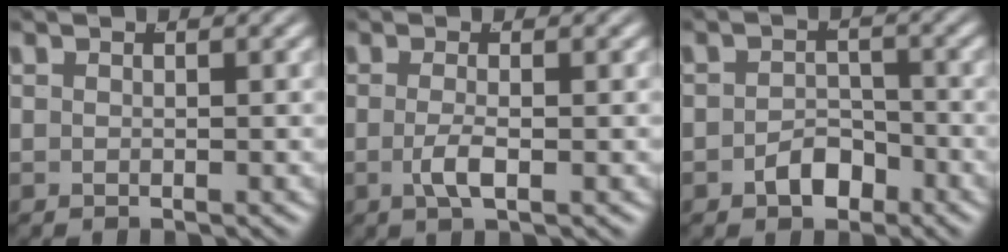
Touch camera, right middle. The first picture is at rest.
{"total": 1.9, "force": [-0.8, -0.1, 1.7], "torque": [-0.037, -0.013, -0.008]}
{"total": 2.7, "force": [-2.0, 1.5, 1.0], "torque": [-0.004, -0.004, -0.033]}